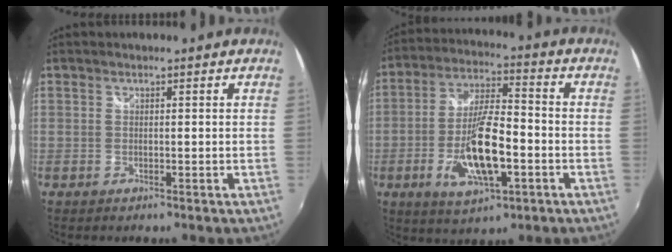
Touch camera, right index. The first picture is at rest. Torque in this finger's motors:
{"motor_torque": [1.14, -0.99, 0.71, 0.21]}